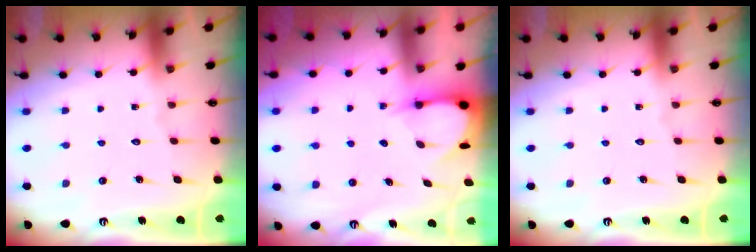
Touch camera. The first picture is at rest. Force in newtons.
{"total": 3.6, "press": 3.5, "slide": 0.3}
{"total": 0.0}